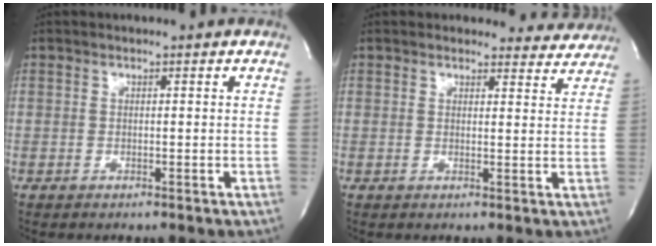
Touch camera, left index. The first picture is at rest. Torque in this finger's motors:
{"motor_torque": [1.08, -1.06, 0.30, 0.06]}